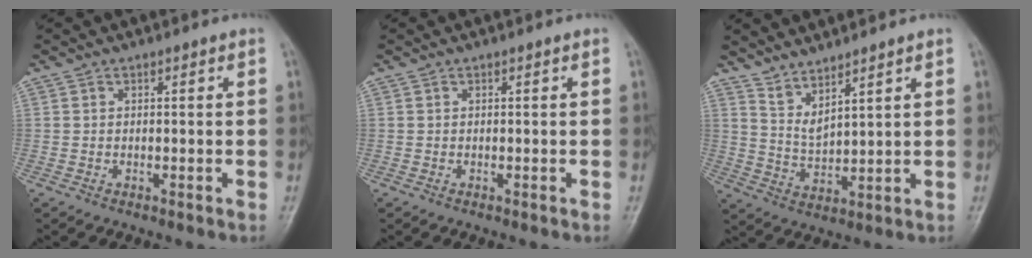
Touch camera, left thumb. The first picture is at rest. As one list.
[{"total": 0.0}, {"total": 5.6, "force": [4.7, 0.8, 2.9], "torque": [-0.056, -0.044, 0.102]}]